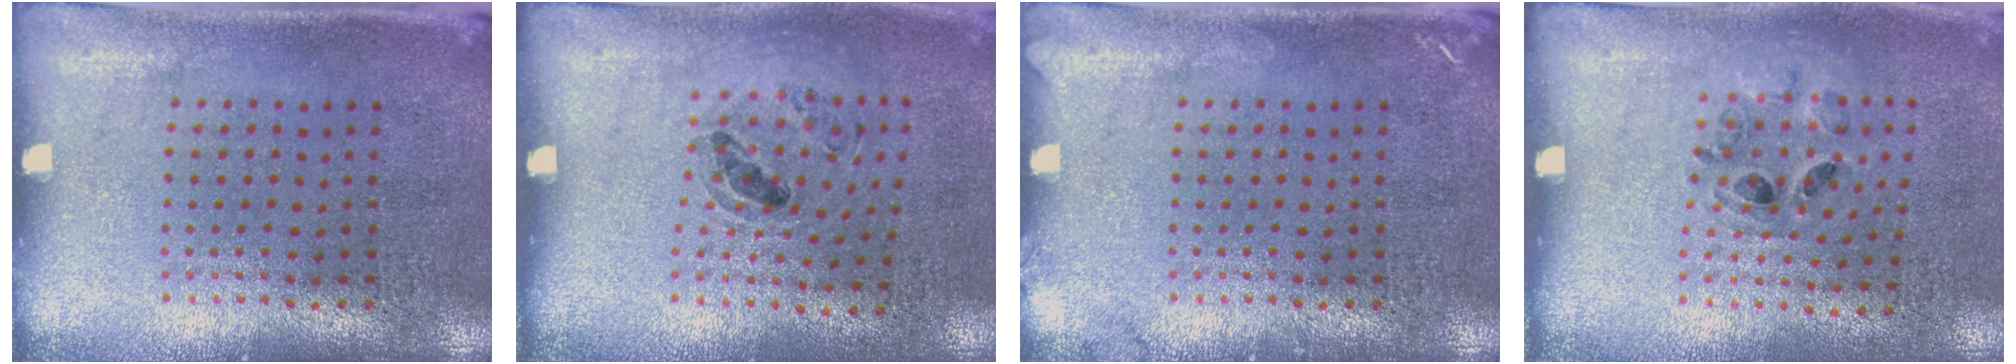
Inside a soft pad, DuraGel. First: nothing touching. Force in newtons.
{"total": 1.0, "press": 0.9, "slide": 0.5}
{"total": 0.8, "press": 0.8, "slide": 0.1}
{"total": 1.0, "press": 0.9, "slide": 0.5}